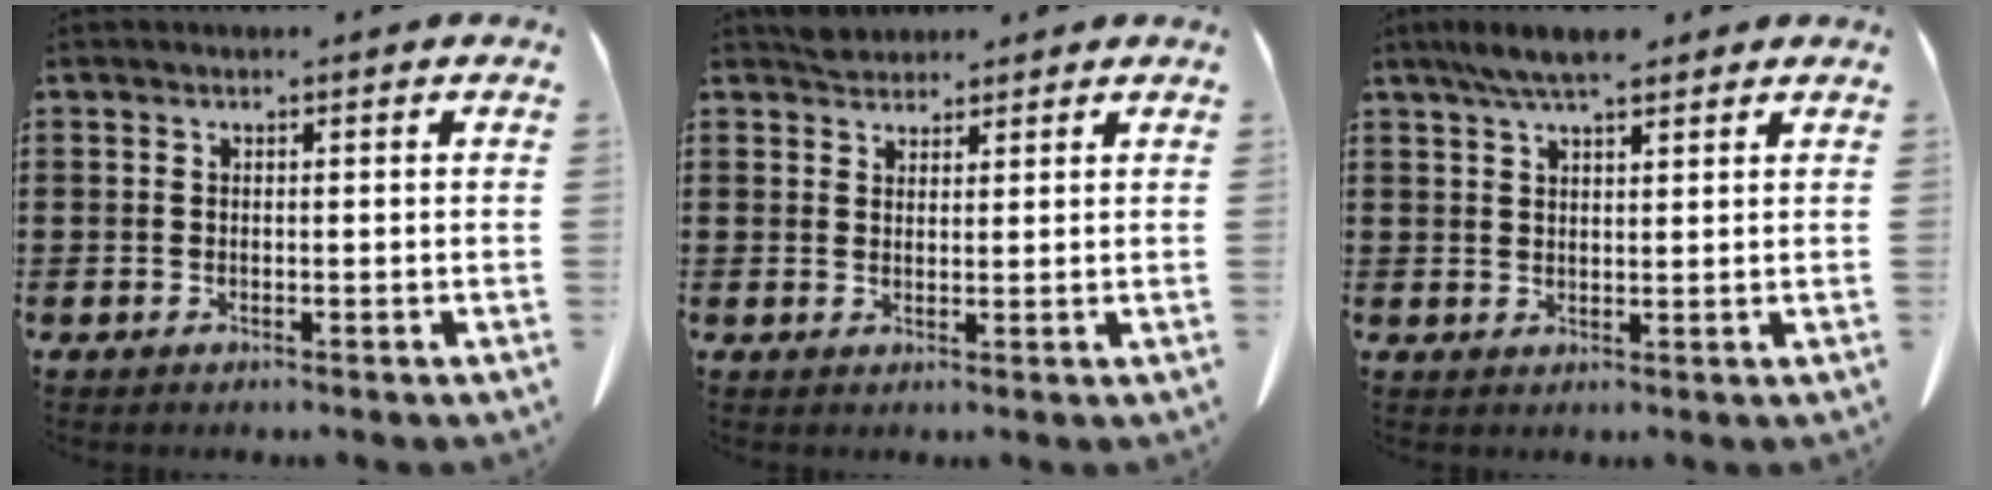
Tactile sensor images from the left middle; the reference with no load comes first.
{"total": 2.4, "force": [2.3, 0.8, 0.2], "torque": [-0.010, 0.002, 0.046]}
{"total": 5.3, "force": [4.1, 1.0, 3.3], "torque": [-0.072, -0.002, 0.075]}